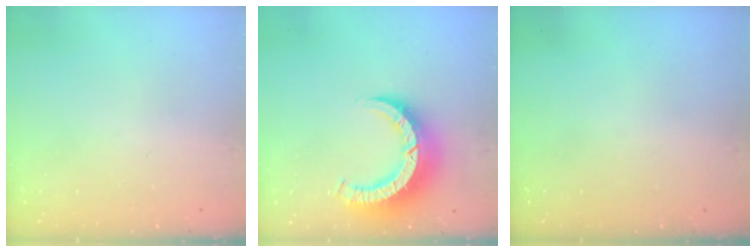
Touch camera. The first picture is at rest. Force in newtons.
{"total": 10.9, "press": 10.8, "slide": 1.2}
{"total": 0.0}